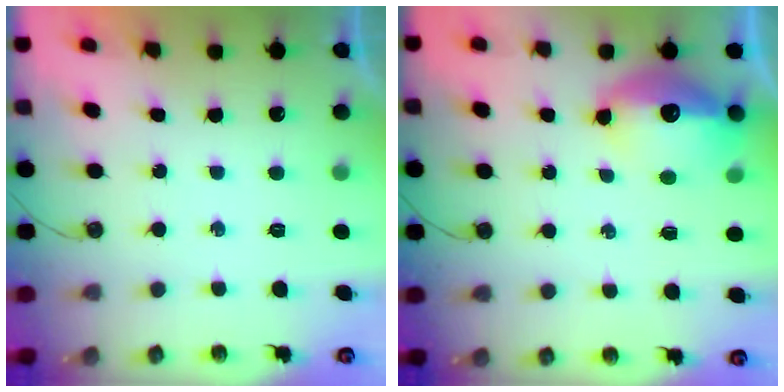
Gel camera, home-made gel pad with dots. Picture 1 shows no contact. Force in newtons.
{"total": 13.3, "press": 13.3, "slide": 1.5}